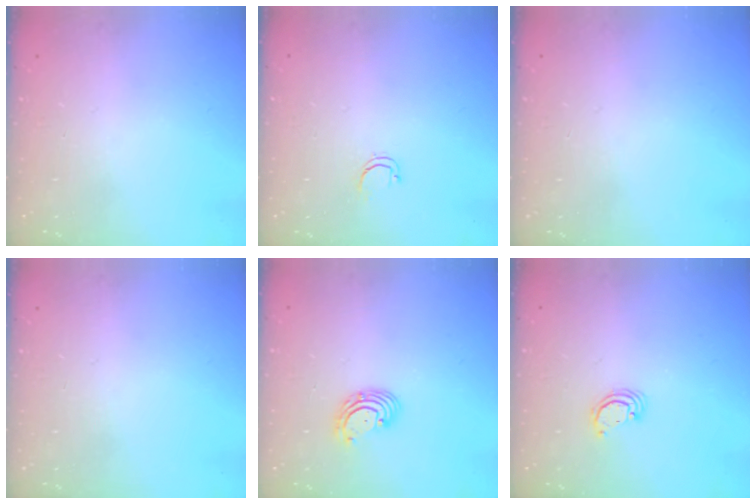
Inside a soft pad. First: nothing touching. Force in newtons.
{"total": 3.5, "press": 3.4, "slide": 0.8}
{"total": 0.0}
{"total": 0.0}
{"total": 2.7, "press": 2.7, "slide": 0.3}
{"total": 2.6, "press": 2.6, "slide": 0.2}